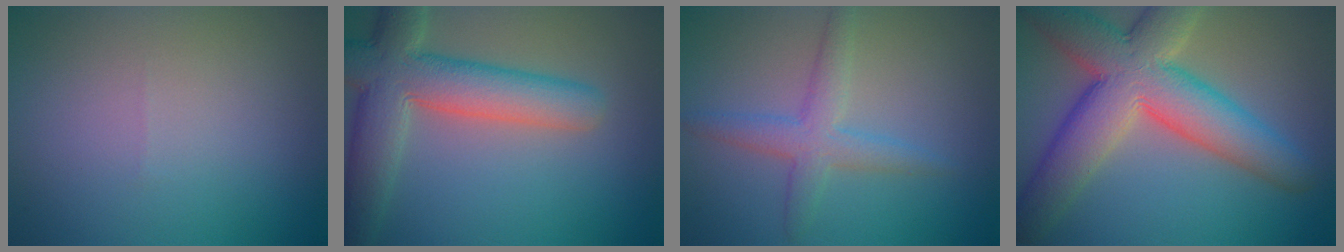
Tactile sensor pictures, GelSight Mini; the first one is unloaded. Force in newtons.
{"total": 8.1, "press": 8.1, "slide": 0.6}
{"total": 3.2, "press": 3.2, "slide": 0.1}
{"total": 10.9, "press": 10.9, "slide": 0.6}